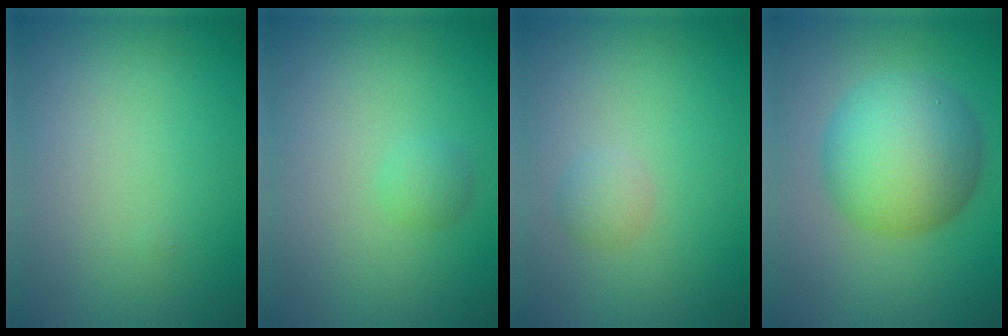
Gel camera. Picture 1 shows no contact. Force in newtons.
{"total": 1.1, "press": 1.1, "slide": 0.0}
{"total": 1.3, "press": 1.3, "slide": 0.0}
{"total": 8.4, "press": 8.4, "slide": 0.2}